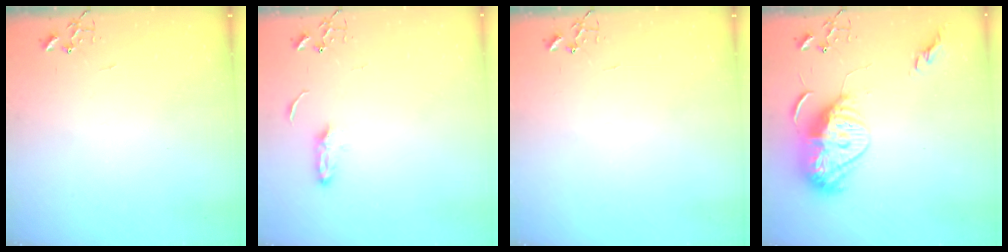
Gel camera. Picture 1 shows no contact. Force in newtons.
{"total": 3.1, "press": 3.0, "slide": 0.4}
{"total": 0.0}
{"total": 14.6, "press": 14.6, "slide": 1.4}